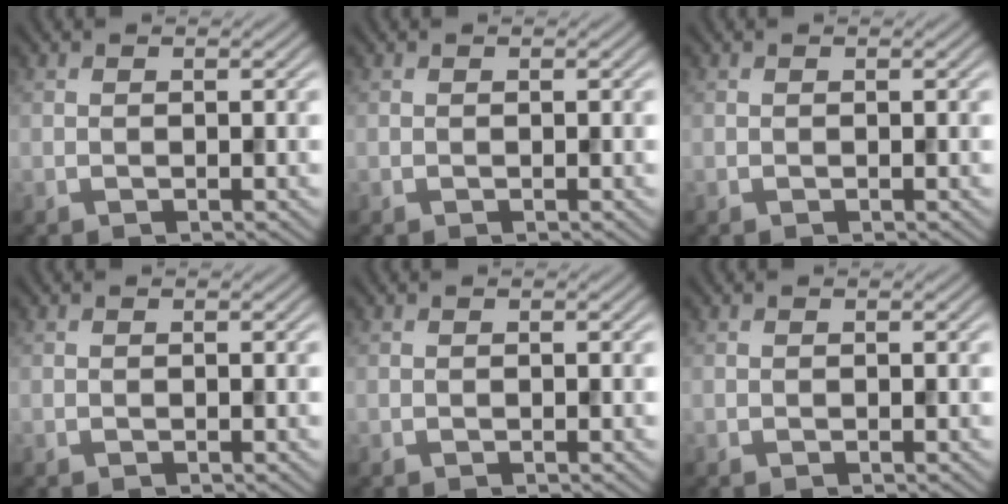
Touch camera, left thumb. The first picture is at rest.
{"total": 0.0}
{"total": 0.0}
{"total": 0.0}
{"total": 0.0}
{"total": 0.0}